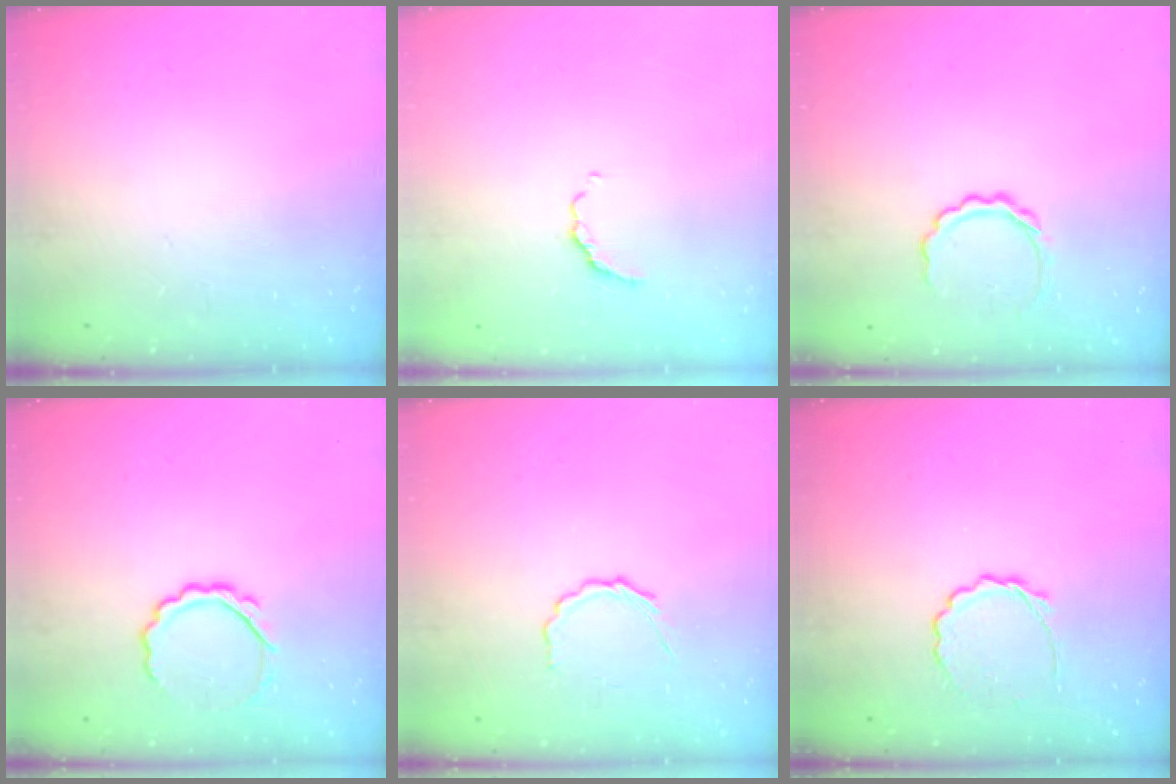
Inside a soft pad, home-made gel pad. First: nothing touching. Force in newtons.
{"total": 3.4, "press": 3.3, "slide": 0.6}
{"total": 4.9, "press": 4.9, "slide": 0.7}
{"total": 6.0, "press": 6.0, "slide": 0.4}
{"total": 2.4, "press": 2.3, "slide": 0.9}
{"total": 3.1, "press": 2.9, "slide": 1.1}